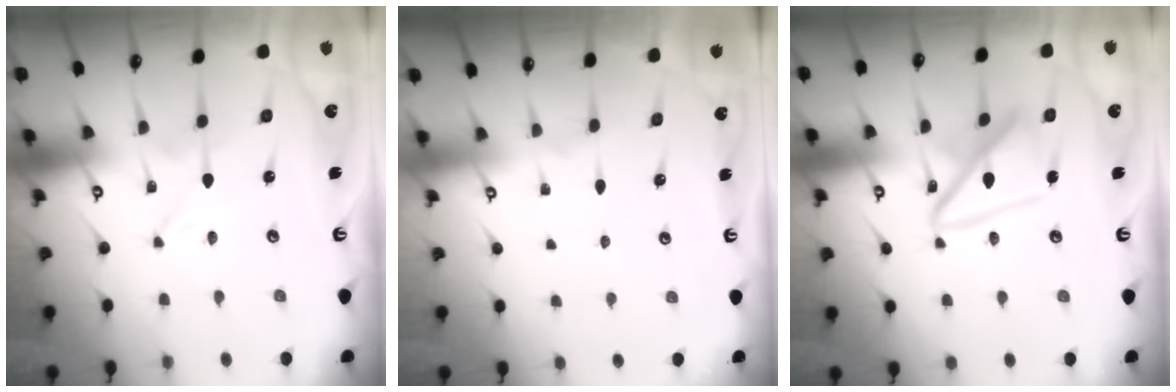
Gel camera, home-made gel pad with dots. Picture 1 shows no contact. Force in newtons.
{"total": 0.0}
{"total": 15.5, "press": 15.4, "slide": 1.6}